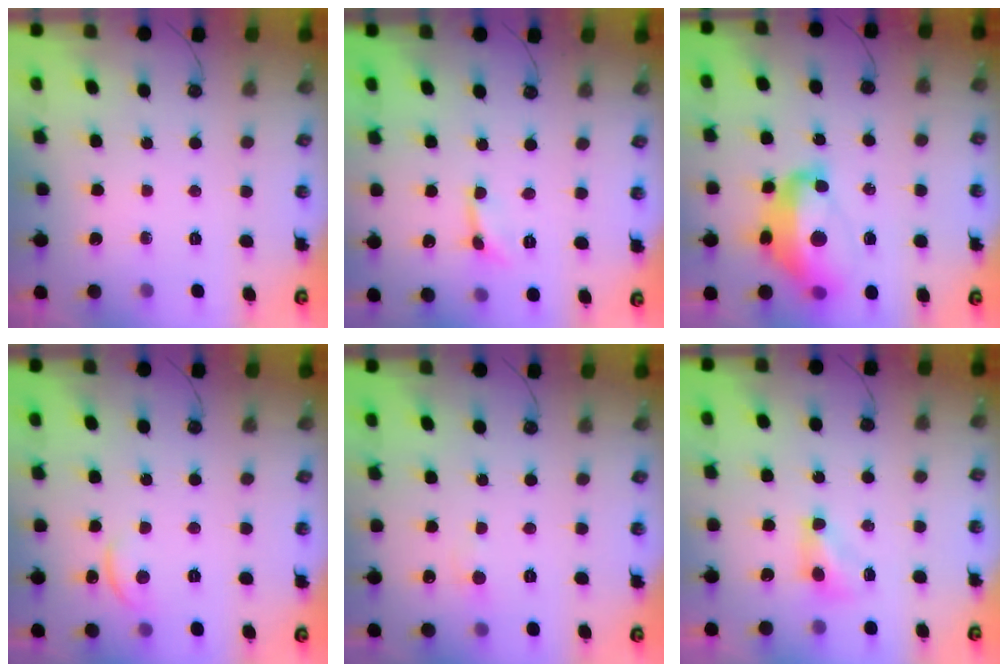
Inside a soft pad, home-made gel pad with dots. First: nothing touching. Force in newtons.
{"total": 0.9, "press": 0.8, "slide": 0.4}
{"total": 11.7, "press": 11.6, "slide": 1.2}
{"total": 1.3, "press": 1.1, "slide": 0.5}
{"total": 0.0}
{"total": 2.8, "press": 2.8, "slide": 0.6}